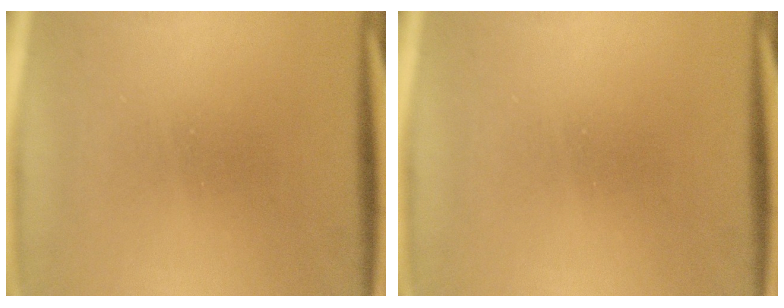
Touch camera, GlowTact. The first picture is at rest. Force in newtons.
{"total": 0.0}